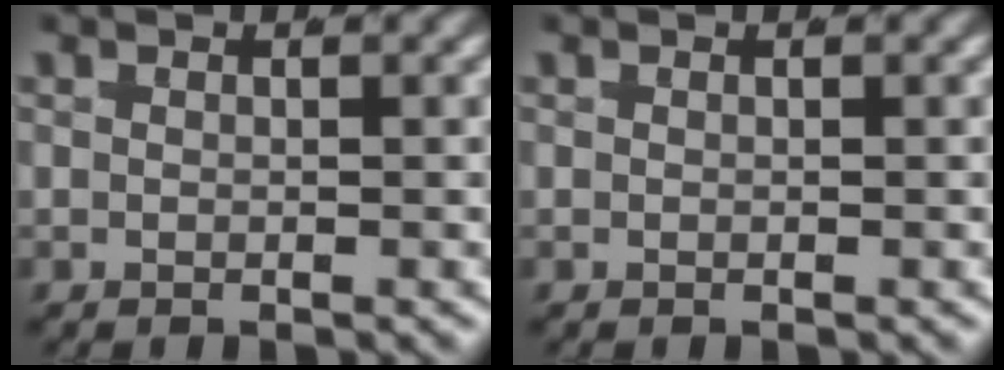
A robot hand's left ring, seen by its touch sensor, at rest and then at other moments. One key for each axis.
{"total": 0.0}